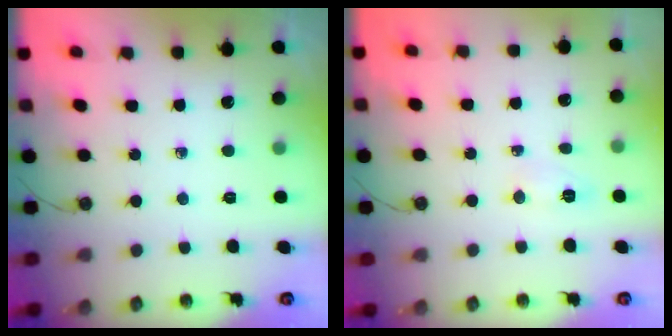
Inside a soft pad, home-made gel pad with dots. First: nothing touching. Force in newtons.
{"total": 5.2, "press": 5.1, "slide": 0.5}